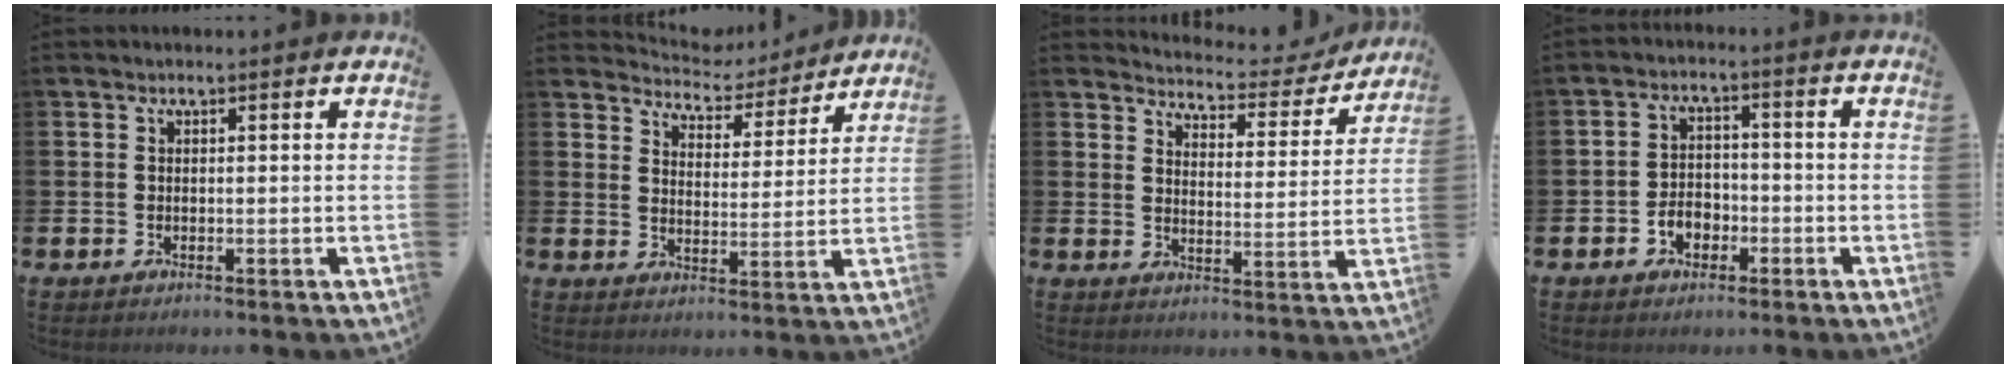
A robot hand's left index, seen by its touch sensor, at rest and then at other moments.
{"total": 5.4, "force": [5.3, 1.2, -0.1], "torque": [-0.026, -0.043, 0.091]}
{"total": 4.9, "force": [4.8, 0.7, 0.6], "torque": [-0.022, -0.041, 0.078]}
{"total": 3.4, "force": [-1.7, 2.5, 1.6], "torque": [-0.027, 0.003, -0.038]}